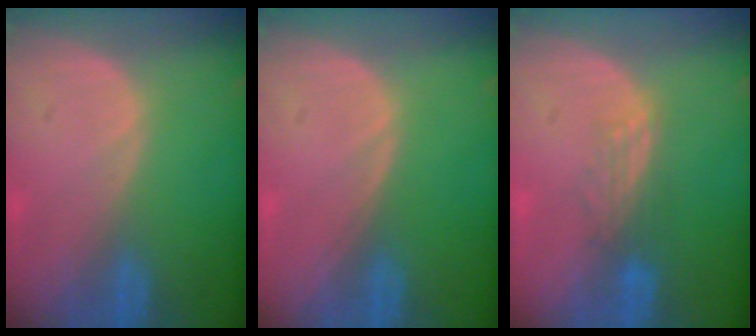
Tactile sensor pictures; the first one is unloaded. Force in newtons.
{"total": 0.0}
{"total": 2.8, "press": 2.6, "slide": 1.2}